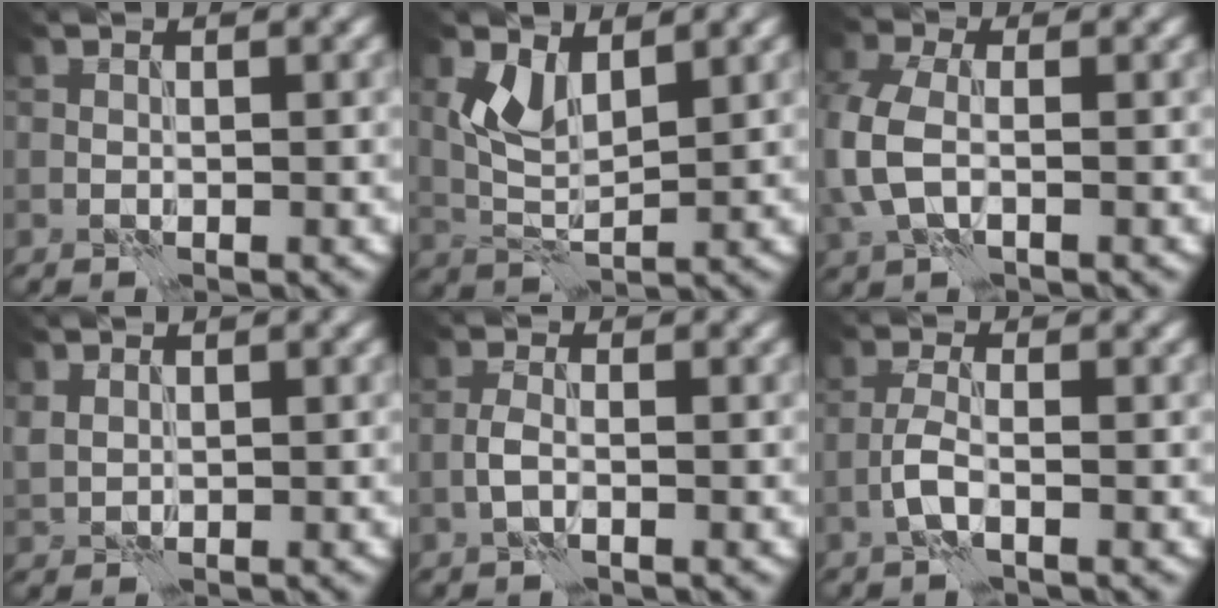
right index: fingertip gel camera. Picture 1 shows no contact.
{"total": 3.8, "force": [1.8, 1.9, 2.8], "torque": [-0.062, -0.001, 0.039]}
{"total": 5.2, "force": [-0.2, 3.4, 3.8], "torque": [-0.106, 0.007, -0.014]}
{"total": 1.3, "force": [0.8, 0.8, 0.6], "torque": [-0.021, 0.002, 0.021]}
{"total": 1.5, "force": [-0.6, 0.6, 1.3], "torque": [-0.030, 0.005, -0.017]}
{"total": 2.1, "force": [-0.9, 0.6, 1.8], "torque": [-0.041, 0.007, -0.025]}